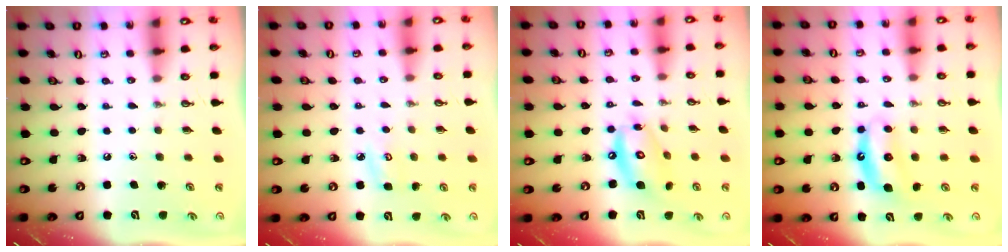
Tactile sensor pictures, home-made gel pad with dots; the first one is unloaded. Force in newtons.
{"total": 4.9, "press": 4.9, "slide": 0.5}
{"total": 13.3, "press": 13.2, "slide": 1.2}
{"total": 7.2, "press": 7.2, "slide": 0.5}